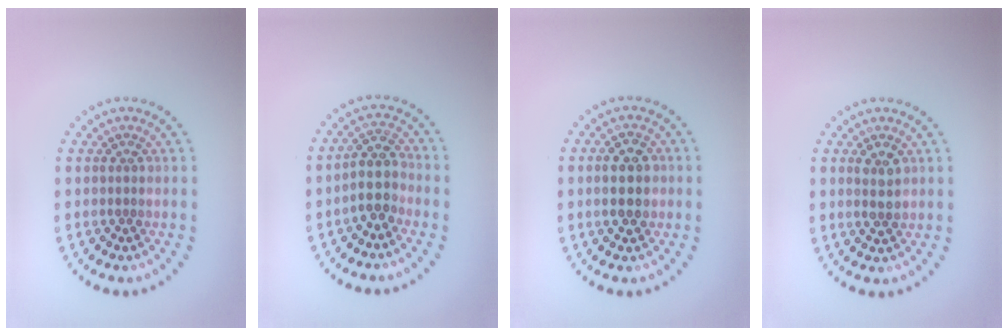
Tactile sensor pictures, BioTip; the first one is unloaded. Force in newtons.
{"total": 2.8, "press": 2.4, "slide": 1.5}
{"total": 3.9, "press": 3.9, "slide": 0.2}
{"total": 1.8, "press": 1.8, "slide": 0.1}